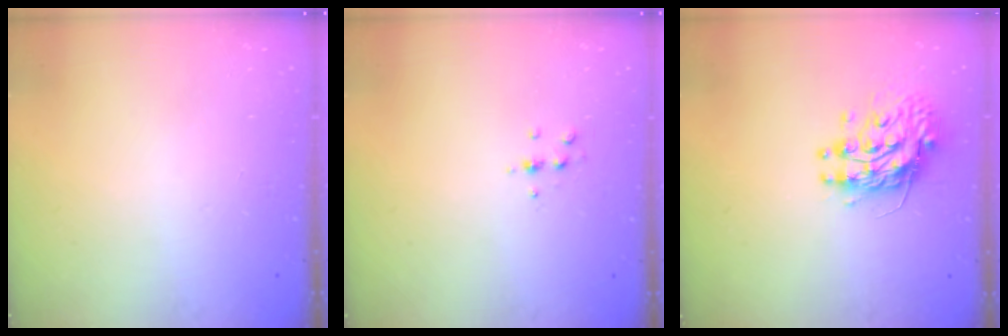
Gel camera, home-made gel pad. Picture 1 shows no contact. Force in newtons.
{"total": 4.7, "press": 4.6, "slide": 1.0}
{"total": 10.8, "press": 10.7, "slide": 0.9}